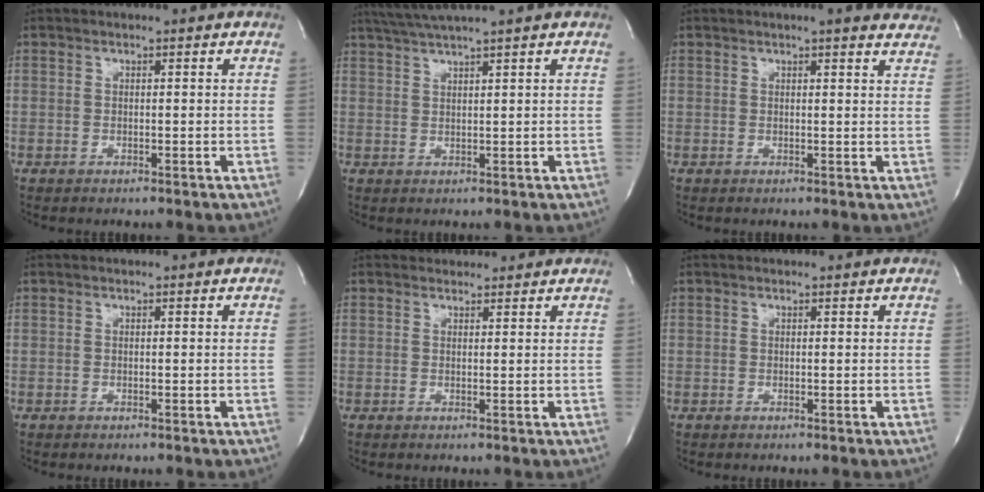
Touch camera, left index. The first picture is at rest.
{"total": 5.1, "force": [4.2, -1.5, 2.5], "torque": [-0.047, 0.013, 0.082]}
{"total": 8.3, "force": [7.5, 1.4, 3.2], "torque": [-0.025, -0.002, 0.065]}
{"total": 0.0}
{"total": 2.3, "force": [2.2, 0.7, -0.1], "torque": [-0.005, 0.012, 0.029]}
{"total": 0.6, "force": [0.5, 0.1, 0.0], "torque": [-0.003, 0.005, 0.006]}